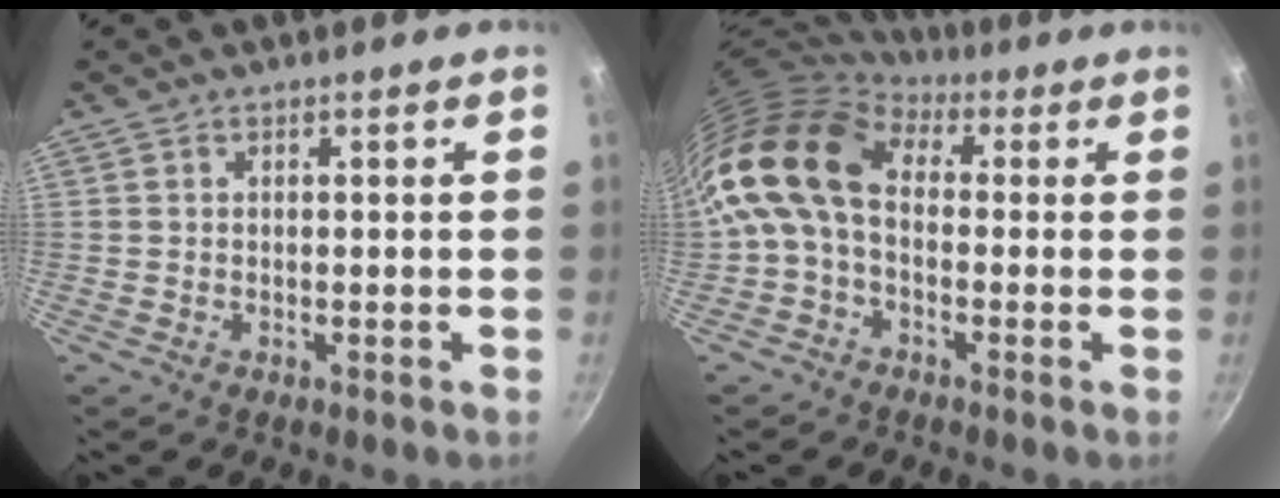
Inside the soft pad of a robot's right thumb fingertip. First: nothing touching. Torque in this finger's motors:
{"motor_torque": [-0.43, 1.46, 1.58, -0.65, 0.29]}